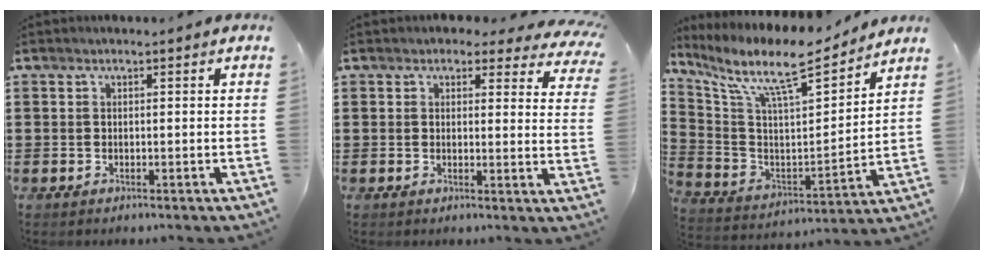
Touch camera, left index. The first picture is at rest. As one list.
[{"total": 2.9, "force": [2.4, 1.0, 1.1], "torque": [-0.018, -0.008, 0.041]}, {"total": 11.8, "force": [9.1, 2.2, 7.2], "torque": [-0.167, -0.056, 0.150]}]